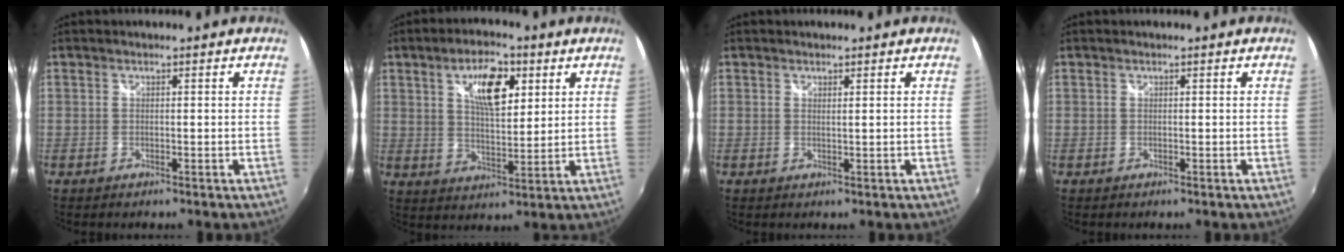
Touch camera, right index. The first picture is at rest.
{"total": 9.9, "force": [4.2, 4.2, 8.0], "torque": [-0.135, 0.013, 0.073]}
{"total": 0.8, "force": [0.5, -0.6, -0.1], "torque": [0.002, -0.003, 0.006]}
{"total": 0.0}